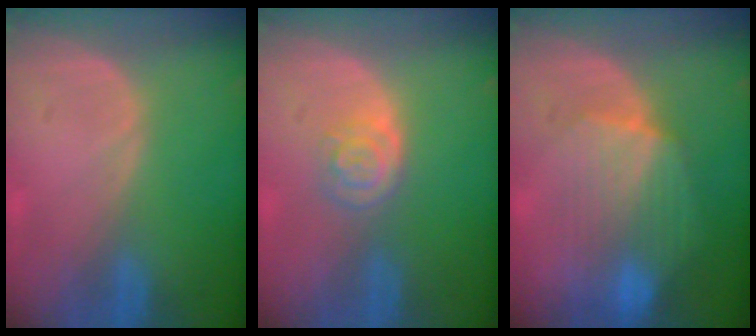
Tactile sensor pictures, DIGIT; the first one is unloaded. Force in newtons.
{"total": 3.5, "press": 3.5, "slide": 0.6}
{"total": 8.3, "press": 8.1, "slide": 2.0}